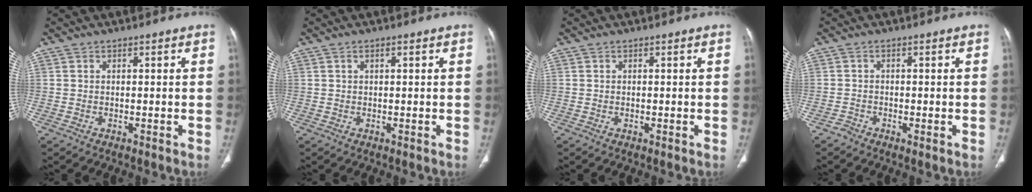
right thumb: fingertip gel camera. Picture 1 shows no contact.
{"total": 0.8, "force": [0.3, 0.2, 0.7], "torque": [-0.015, 0.004, 0.006]}
{"total": 0.0}
{"total": 1.2, "force": [-1.0, 0.4, 0.5], "torque": [-0.009, -0.002, -0.023]}